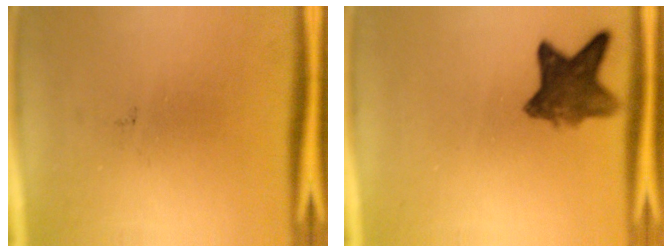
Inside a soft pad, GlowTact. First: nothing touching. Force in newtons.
{"total": 7.5}